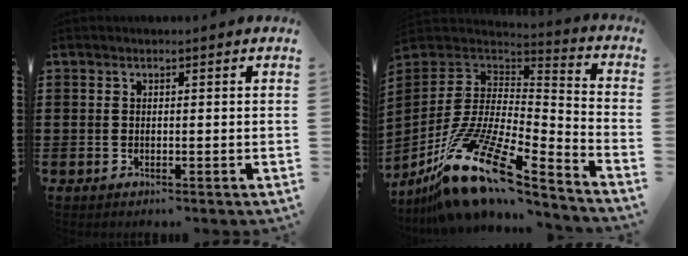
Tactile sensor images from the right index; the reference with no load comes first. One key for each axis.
{"total": 15.8, "fx": -9.8, "fy": 4.6, "fz": 11.5, "tx": -0.238, "ty": 0.016, "tz": -0.181}